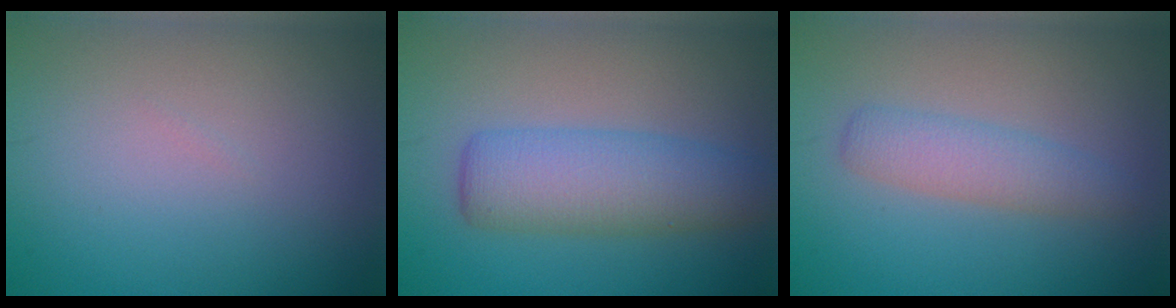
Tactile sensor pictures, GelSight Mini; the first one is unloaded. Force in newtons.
{"total": 5.7, "press": 5.7, "slide": 0.4}
{"total": 2.8, "press": 2.8, "slide": 0.1}